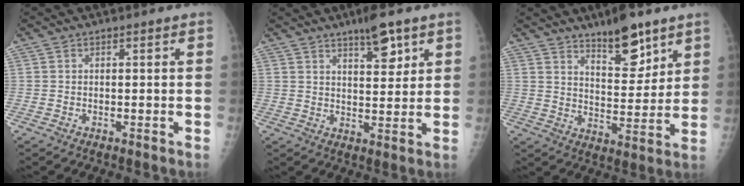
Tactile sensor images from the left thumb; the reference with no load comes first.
{"total": 6.7, "force": [4.3, 2.0, 4.8], "torque": [-0.060, -0.027, 0.065]}
{"total": 10.8, "force": [7.6, 3.9, 6.6], "torque": [-0.076, -0.056, 0.124]}